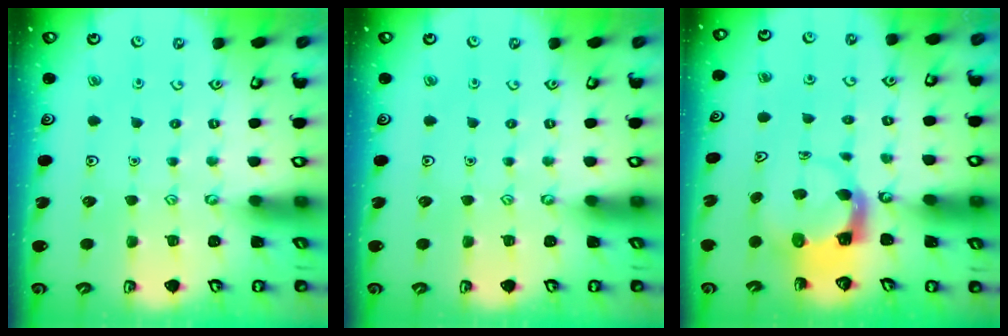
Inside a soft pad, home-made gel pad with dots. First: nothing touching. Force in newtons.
{"total": 0.0}
{"total": 3.7, "press": 3.7, "slide": 0.6}